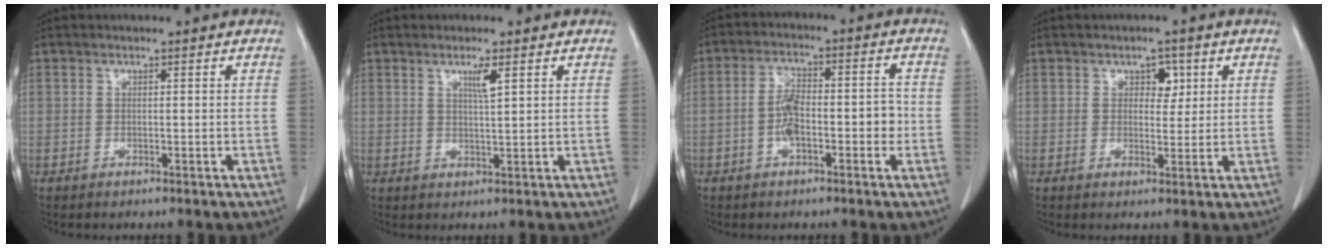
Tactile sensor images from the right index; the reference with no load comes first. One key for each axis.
{"total": 2.8, "fx": 1.5, "fy": 0.0, "fz": 2.4, "tx": -0.045, "ty": -0.005, "tz": 0.028}
{"total": 7.2, "fx": -1.6, "fy": 2.9, "fz": 6.4, "tx": -0.118, "ty": 0.027, "tz": -0.028}
{"total": 3.0, "fx": 1.2, "fy": 1.9, "fz": 2.0, "tx": -0.021, "ty": 0.005, "tz": 0.018}